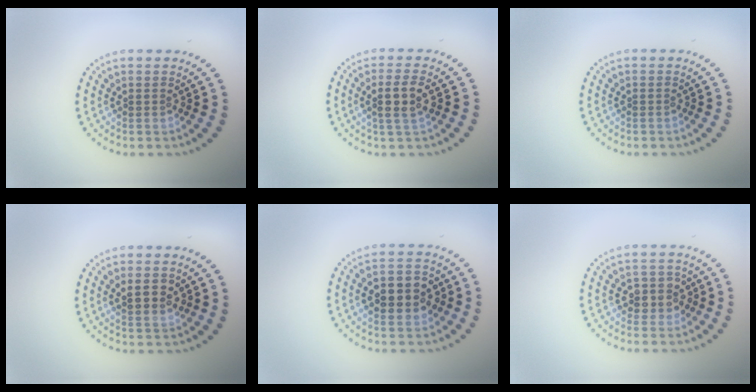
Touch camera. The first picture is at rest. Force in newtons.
{"total": 2.7, "press": 2.5, "slide": 1.0}
{"total": 0.0}
{"total": 2.0, "press": 1.9, "slide": 0.6}
{"total": 5.2, "press": 5.1, "slide": 0.3}
{"total": 2.5, "press": 2.2, "slide": 1.2}